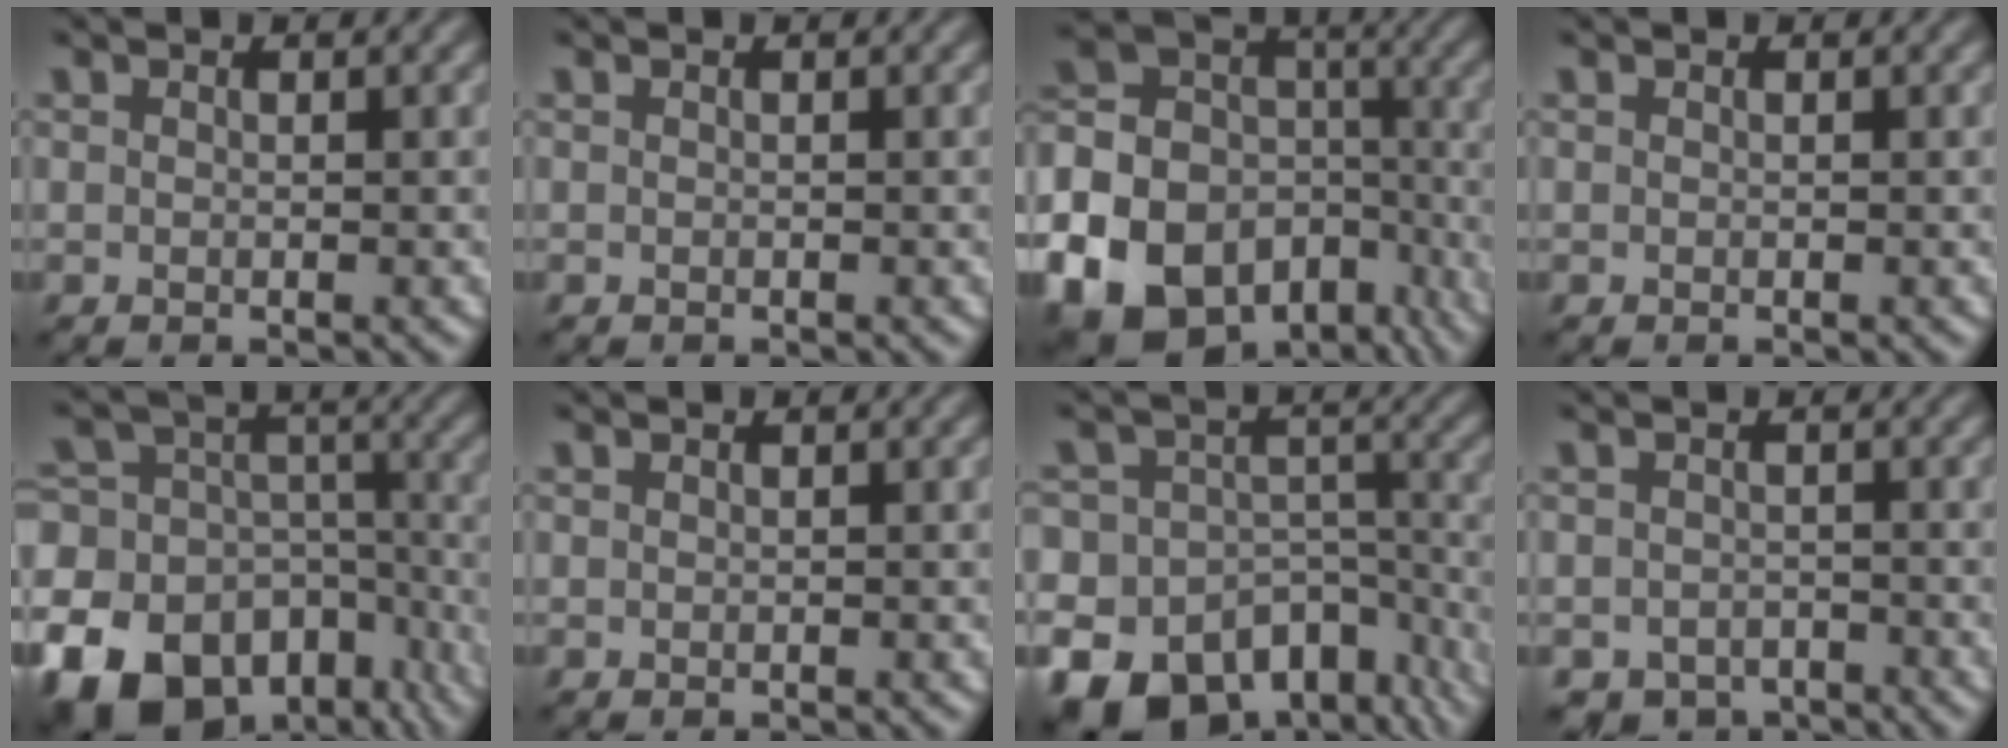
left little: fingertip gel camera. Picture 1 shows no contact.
{"total": 0.0}
{"total": 22.6, "force": [-12.2, 17.1, 8.3], "torque": [-0.187, -0.072, -0.191]}
{"total": 0.0}
{"total": 21.4, "force": [-12.7, 15.5, 7.7], "torque": [-0.158, -0.062, -0.184]}
{"total": 0.0}
{"total": 18.6, "force": [-12.3, 12.6, 6.1], "torque": [-0.110, -0.053, -0.160]}
{"total": 2.2, "force": [-1.7, 1.4, 0.4], "torque": [0.003, -0.007, -0.029]}